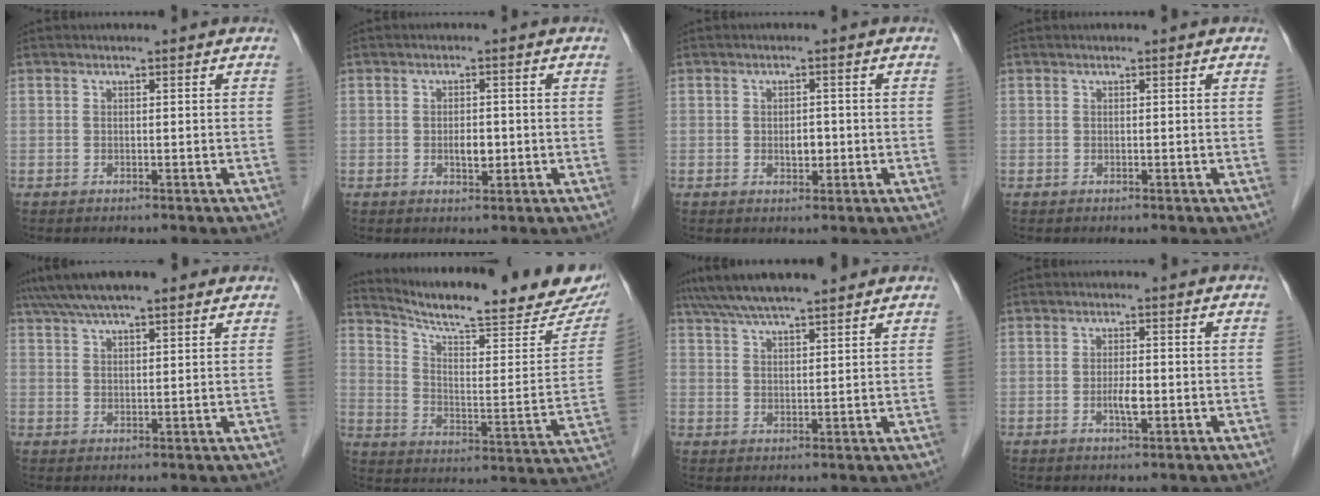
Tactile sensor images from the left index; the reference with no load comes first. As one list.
[{"total": 2.6, "force": [-0.5, 1.3, 2.2], "torque": [-0.039, 0.001, -0.003]}, {"total": 2.2, "force": [-0.4, 1.3, 1.7], "torque": [-0.028, 0.002, -0.002]}, {"total": 0.0}, {"total": 10.8, "force": [8.4, 2.2, 6.5], "torque": [-0.111, 0.046, 0.134]}, {"total": 23.0, "force": [20.5, 1.9, 10.3], "torque": [-0.162, -0.056, 0.280]}, {"total": 10.2, "force": [8.7, 1.1, 5.3], "torque": [-0.092, 0.037, 0.139]}, {"total": 2.5, "force": [-0.7, 0.6, 2.3], "torque": [-0.046, 0.001, -0.009]}]